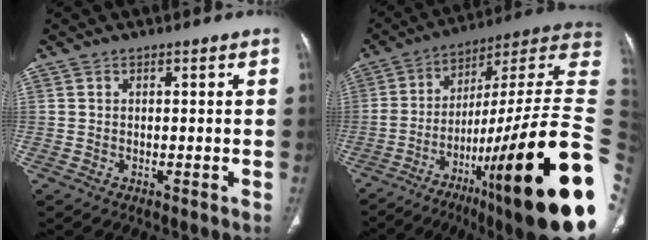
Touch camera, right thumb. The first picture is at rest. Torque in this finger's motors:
{"motor_torque": [4.28, 0.73, 2.16, -0.61, 0.90]}